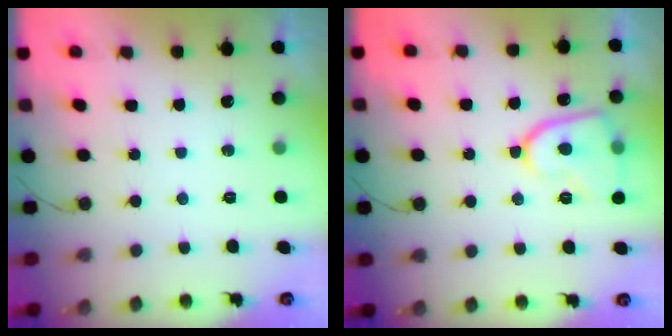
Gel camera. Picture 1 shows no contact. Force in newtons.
{"total": 12.7, "press": 12.6, "slide": 1.5}